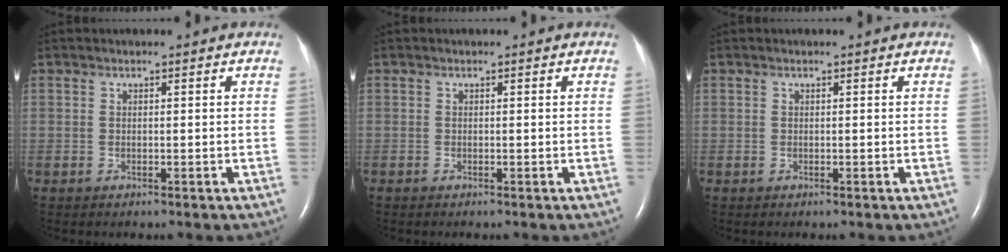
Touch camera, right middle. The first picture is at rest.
{"total": 0.0}
{"total": 0.0}